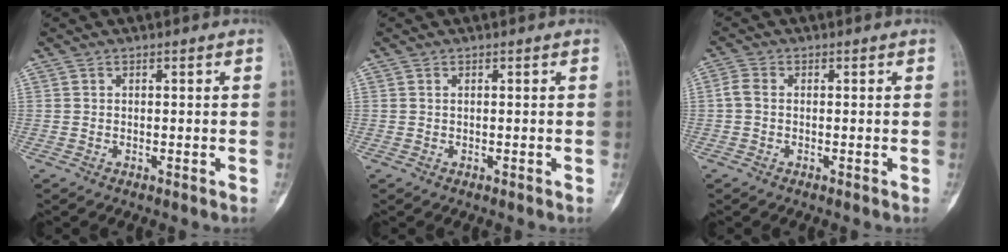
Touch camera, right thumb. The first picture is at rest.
{"total": 0.0}
{"total": 2.2, "force": [-0.2, 1.4, 1.6], "torque": [-0.037, 0.003, -0.011]}